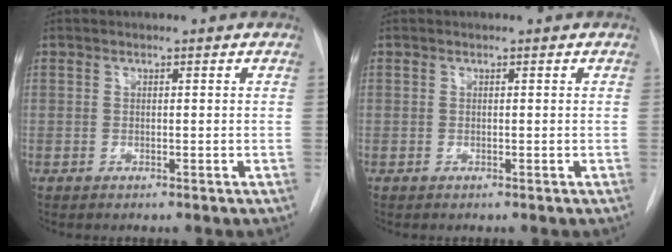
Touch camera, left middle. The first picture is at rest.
{"total": 0.0}